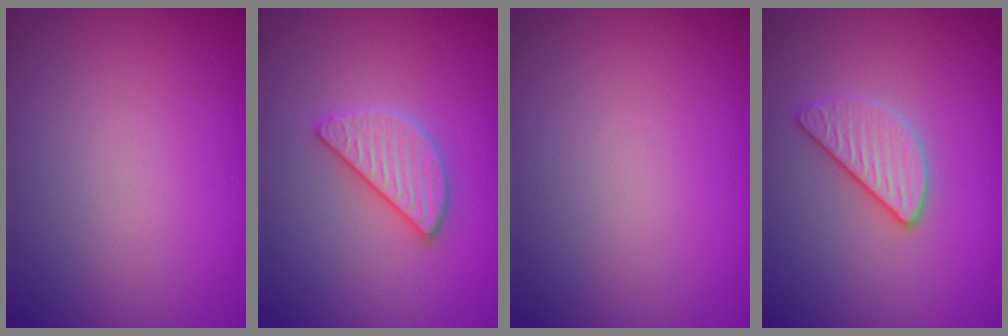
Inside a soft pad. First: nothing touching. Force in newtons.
{"total": 3.0, "press": 2.8, "slide": 1.1}
{"total": 0.0}
{"total": 2.6, "press": 2.5, "slide": 0.8}